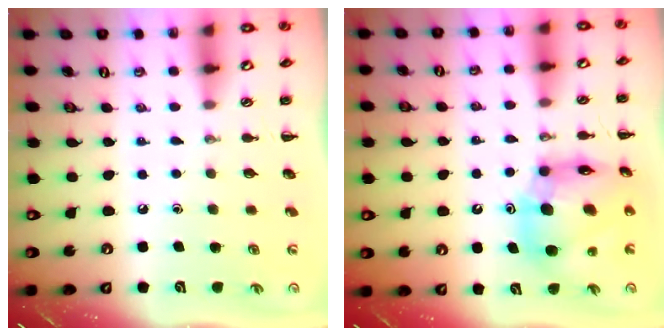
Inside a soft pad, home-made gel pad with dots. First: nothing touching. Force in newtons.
{"total": 13.7, "press": 13.1, "slide": 3.9}